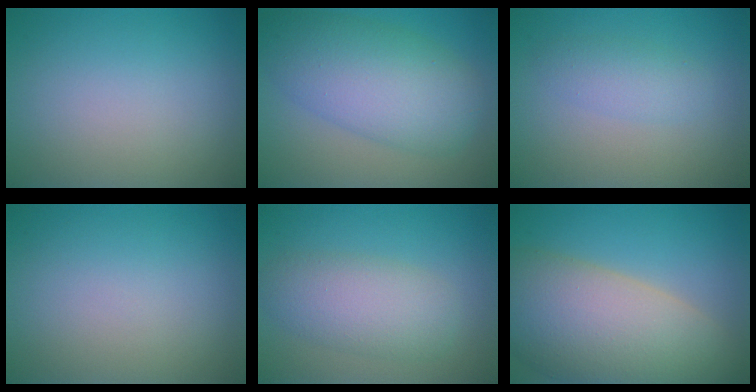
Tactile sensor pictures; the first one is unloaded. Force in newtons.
{"total": 8.4, "press": 8.4, "slide": 0.1}
{"total": 2.2, "press": 2.2, "slide": 0.1}
{"total": 0.0}
{"total": 4.9, "press": 4.9, "slide": 0.1}
{"total": 12.6, "press": 12.5, "slide": 1.4}